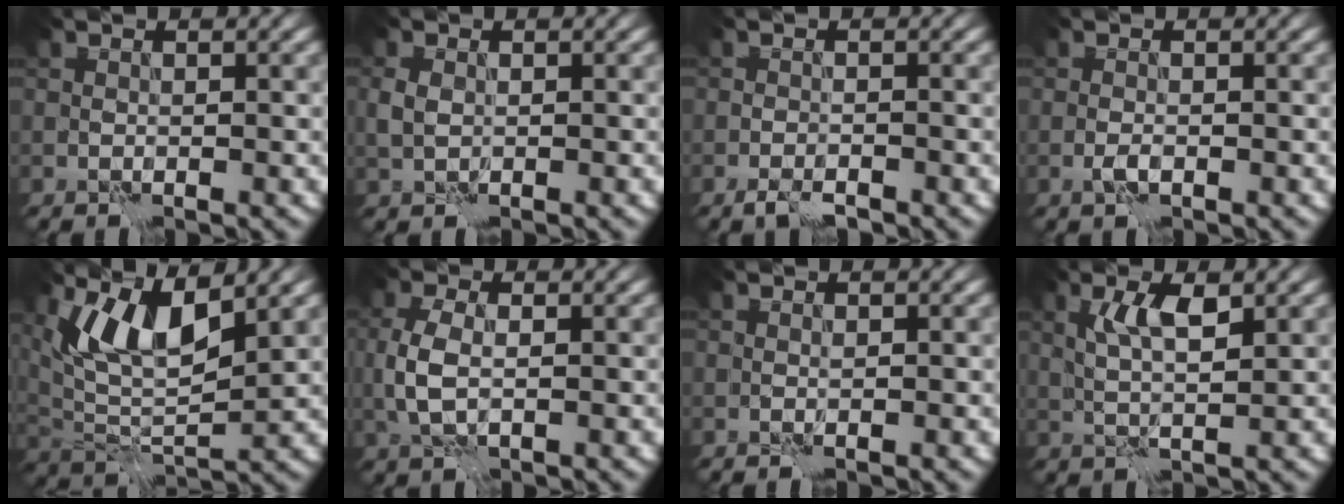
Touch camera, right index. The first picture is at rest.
{"total": 1.4, "force": [0.1, 1.1, 0.8], "torque": [-0.018, -0.002, 0.002]}
{"total": 1.7, "force": [-1.4, 0.4, 0.9], "torque": [-0.015, -0.001, -0.027]}
{"total": 0.7, "force": [-0.4, 0.2, 0.6], "torque": [-0.014, -0.001, -0.009]}
{"total": 6.6, "force": [3.7, 2.3, 4.9], "torque": [-0.102, -0.013, 0.071]}
{"total": 3.1, "force": [0.0, 1.8, 2.5], "torque": [-0.065, 0.000, 0.000]}
{"total": 0.0}
{"total": 2.8, "force": [1.3, 0.4, 2.5], "torque": [-0.050, 0.003, 0.024]}